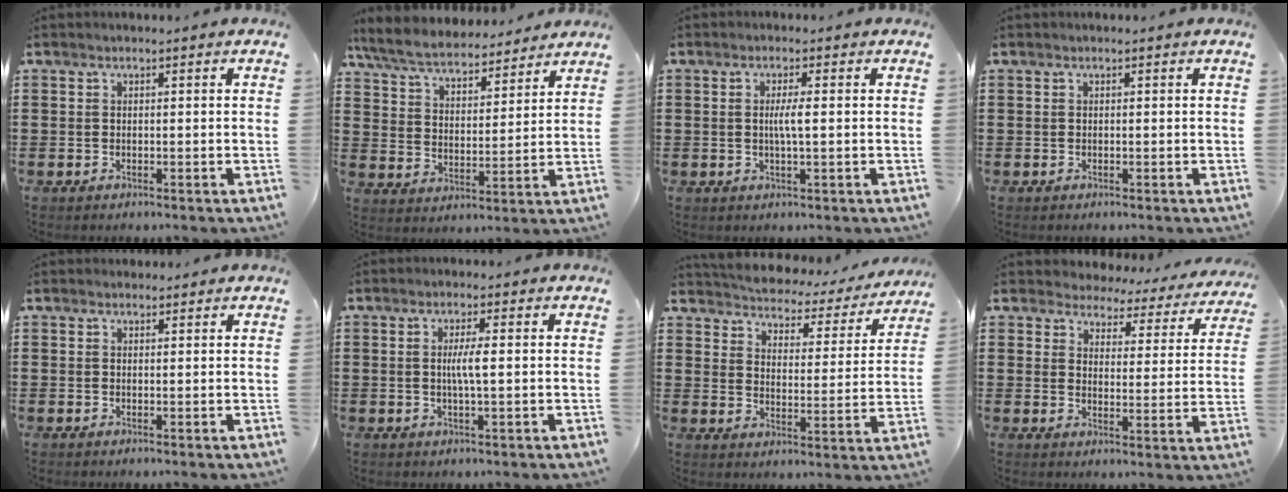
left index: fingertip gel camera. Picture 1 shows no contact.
{"total": 6.9, "force": [6.4, 1.1, 2.2], "torque": [-0.071, -0.031, 0.112]}
{"total": 2.8, "force": [0.0, 0.2, 2.8], "torque": [-0.054, -0.004, -0.001]}
{"total": 0.0}
{"total": 0.9, "force": [0.8, 0.4, 0.1], "torque": [-0.004, 0.003, 0.015]}
{"total": 3.3, "force": [0.1, 0.3, 3.2], "torque": [-0.061, -0.003, -0.001]}
{"total": 3.1, "force": [3.0, 0.5, 0.1], "torque": [-0.026, -0.031, 0.043]}
{"total": 3.7, "force": [3.6, 0.9, -0.1], "torque": [-0.023, -0.029, 0.058]}